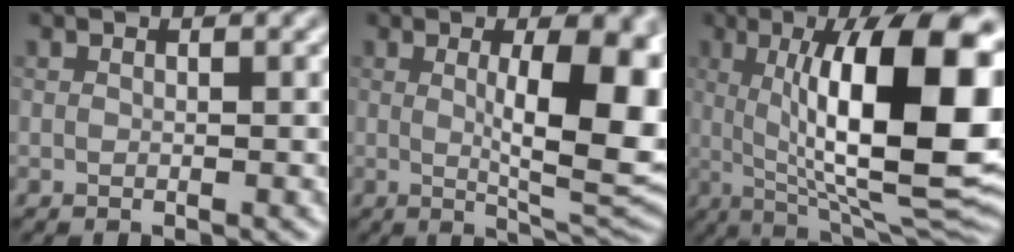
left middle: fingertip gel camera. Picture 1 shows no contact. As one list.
[{"total": 10.5, "force": [1.1, 2.9, 10.1], "torque": [-0.135, -0.010, 0.024]}, {"total": 16.5, "force": [2.2, 4.9, 15.6], "torque": [-0.204, 0.011, 0.029]}]